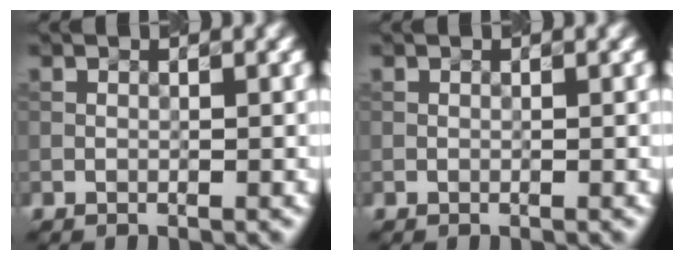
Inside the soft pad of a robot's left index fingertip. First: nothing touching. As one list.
[{"total": 0.0}]